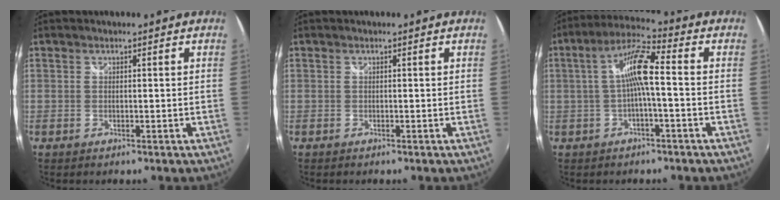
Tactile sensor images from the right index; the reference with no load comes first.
{"total": 0.0}
{"total": 7.9, "force": [-0.6, 0.9, 7.8], "torque": [-0.161, 0.020, -0.011]}